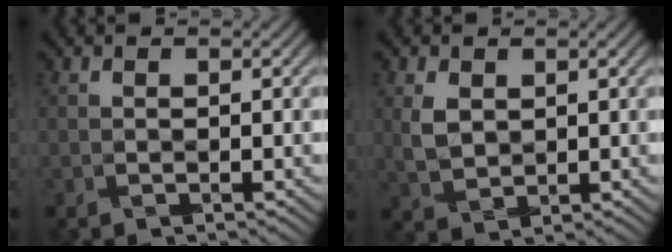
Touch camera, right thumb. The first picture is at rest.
{"total": 3.9, "force": [0.9, 2.8, 2.6], "torque": [-0.065, -0.002, 0.019]}